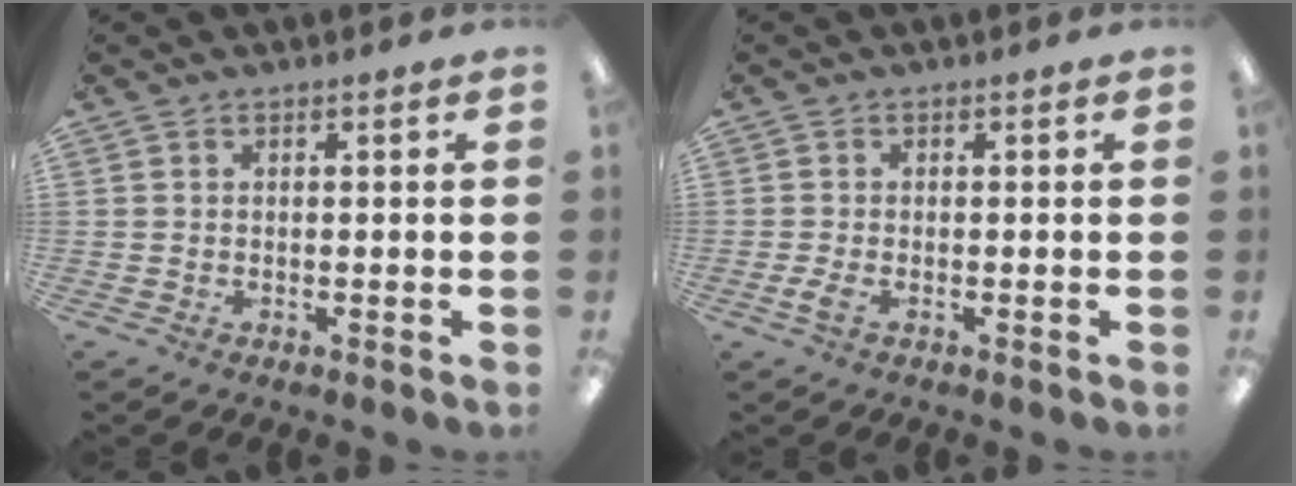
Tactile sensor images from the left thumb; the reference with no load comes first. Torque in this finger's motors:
{"motor_torque": [-0.23, 0.22, -0.18, 0.16, 0.02]}